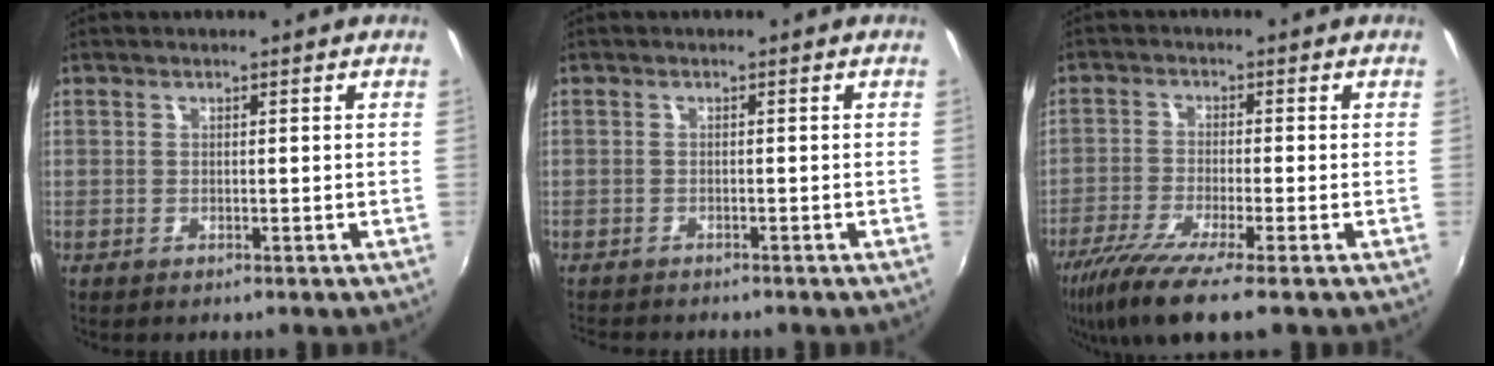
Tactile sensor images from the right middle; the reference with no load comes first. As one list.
[{"total": 3.5, "force": [-3.3, 0.5, 1.1], "torque": [-0.030, -0.017, -0.055]}, {"total": 10.2, "force": [-7.1, 0.5, 7.3], "torque": [-0.166, -0.041, -0.130]}]